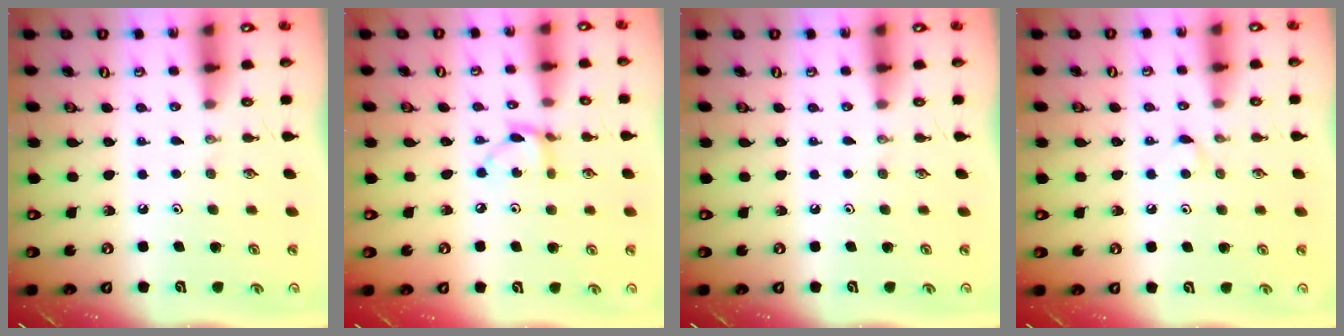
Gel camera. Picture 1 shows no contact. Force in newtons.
{"total": 5.1, "press": 5.1, "slide": 0.2}
{"total": 0.0}
{"total": 3.7, "press": 3.6, "slide": 0.5}